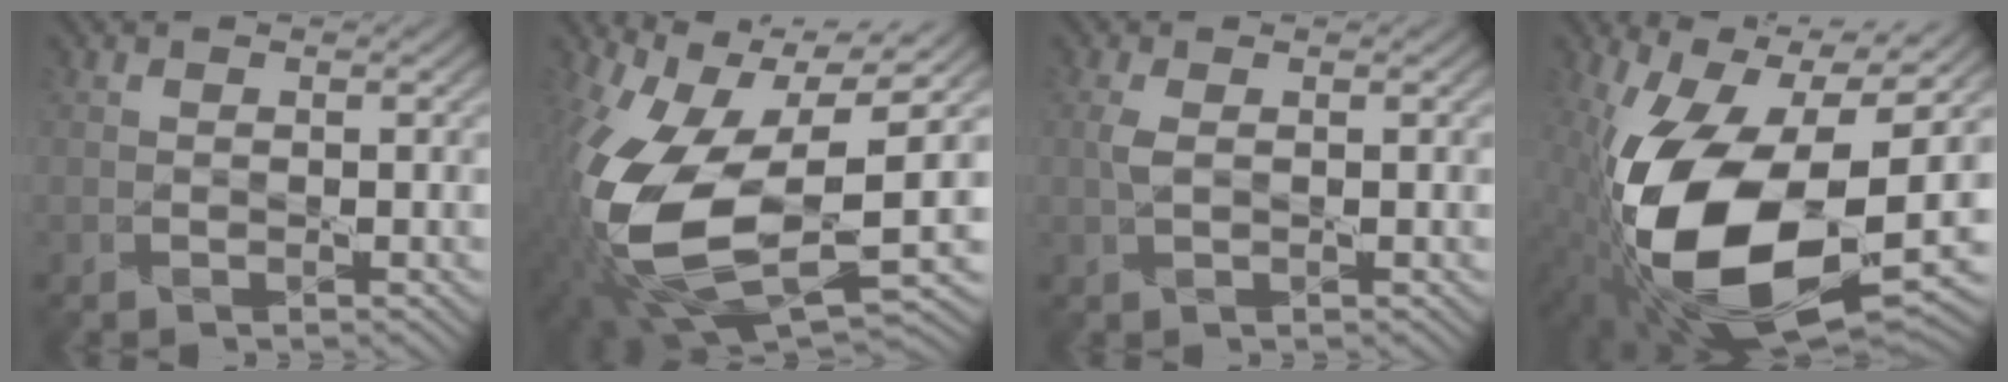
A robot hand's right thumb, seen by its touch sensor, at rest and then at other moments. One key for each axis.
{"total": 17.1, "fx": -1.6, "fy": 9.6, "fz": 14.1, "tx": -0.329, "ty": -0.040, "tz": -0.021}
{"total": 1.6, "fx": 0.2, "fy": 0.6, "fz": 1.5, "tx": -0.042, "ty": 0.004, "tz": 0.004}
{"total": 19.0, "fx": -3.1, "fy": 9.8, "fz": 15.9, "tx": -0.313, "ty": -0.030, "tz": -0.053}